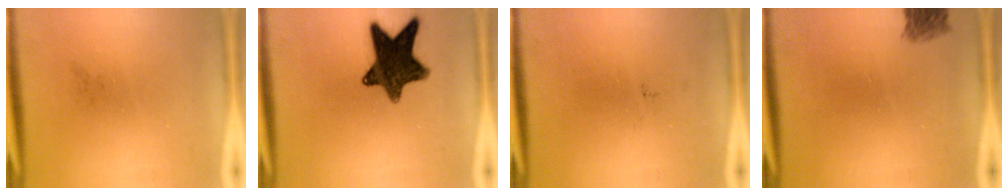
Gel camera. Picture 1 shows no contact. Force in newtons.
{"total": 13.0}
{"total": 0.0}
{"total": 2.6}